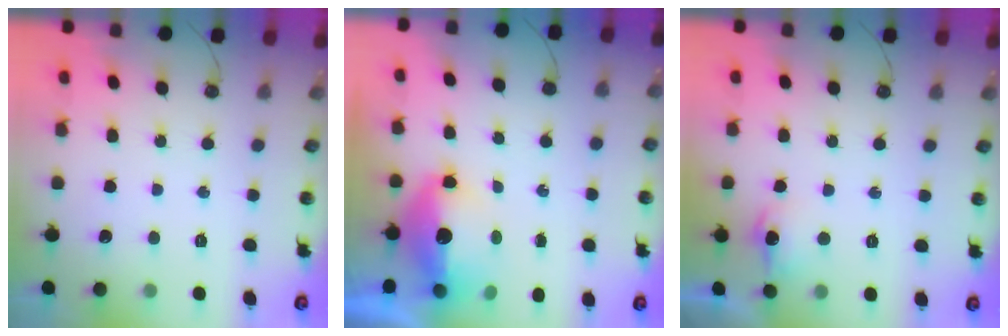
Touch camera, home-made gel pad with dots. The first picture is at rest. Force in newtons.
{"total": 12.0, "press": 11.9, "slide": 1.3}
{"total": 8.0, "press": 8.0, "slide": 0.8}